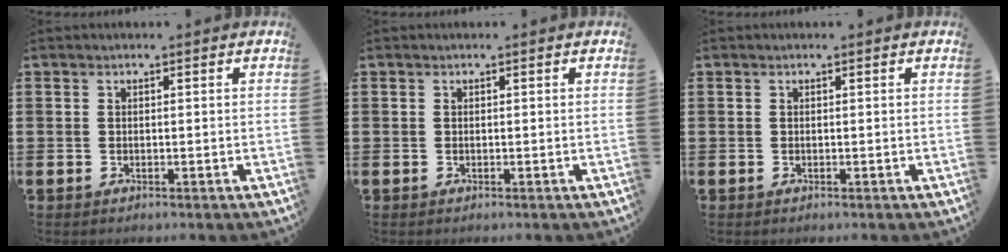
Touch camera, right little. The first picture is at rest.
{"total": 0.0}
{"total": 0.0}